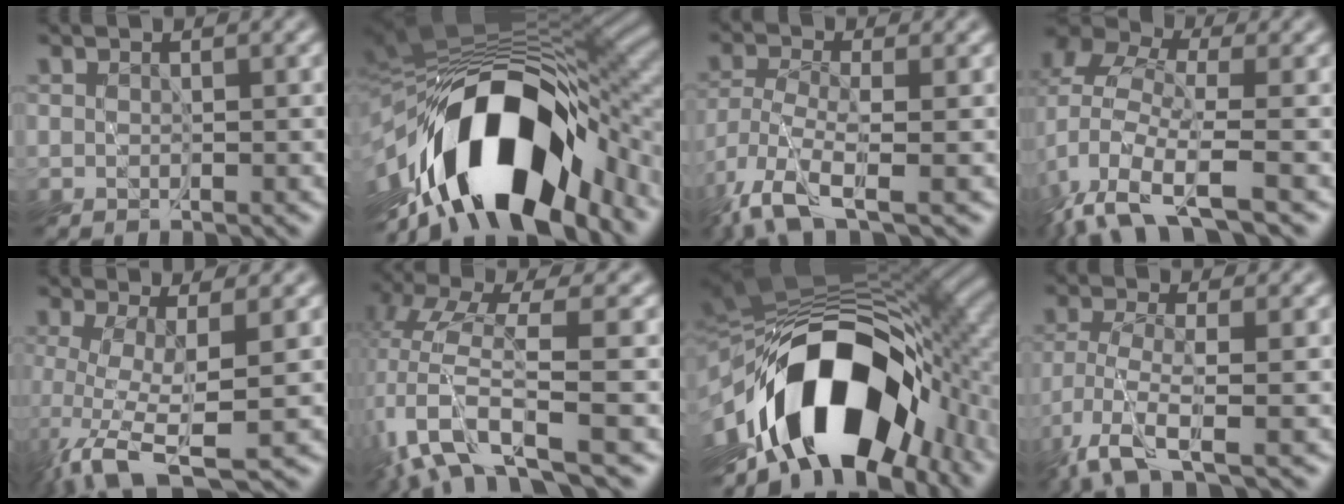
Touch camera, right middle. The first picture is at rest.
{"total": 14.9, "force": [-7.5, 6.9, 10.9], "torque": [-0.173, 0.005, -0.125]}
{"total": 5.9, "force": [-4.2, 1.1, 3.9], "torque": [-0.087, -0.009, -0.093]}
{"total": 8.6, "force": [-3.4, 4.2, 6.6], "torque": [-0.154, -0.013, -0.075]}
{"total": 6.3, "force": [-2.0, 1.5, 5.8], "torque": [-0.114, -0.015, -0.039]}
{"total": 7.4, "force": [-3.9, 1.6, 6.0], "torque": [-0.137, 0.000, -0.082]}
{"total": 16.0, "force": [-6.7, 8.7, 11.6], "torque": [-0.171, 0.007, -0.118]}
{"total": 4.4, "force": [-3.2, 0.3, 3.0], "torque": [-0.069, -0.008, -0.073]}